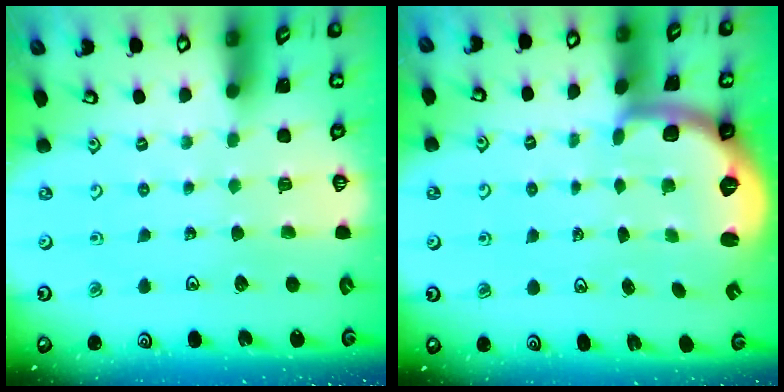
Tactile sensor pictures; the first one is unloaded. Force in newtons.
{"total": 1.9, "press": 1.8, "slide": 0.5}